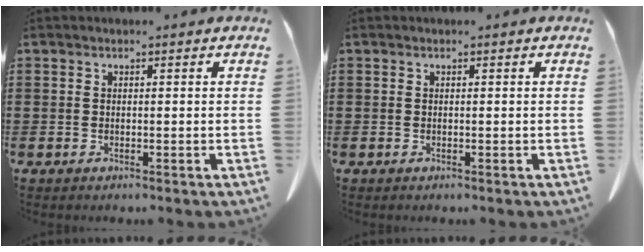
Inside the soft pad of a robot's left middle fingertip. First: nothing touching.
{"total": 0.0}